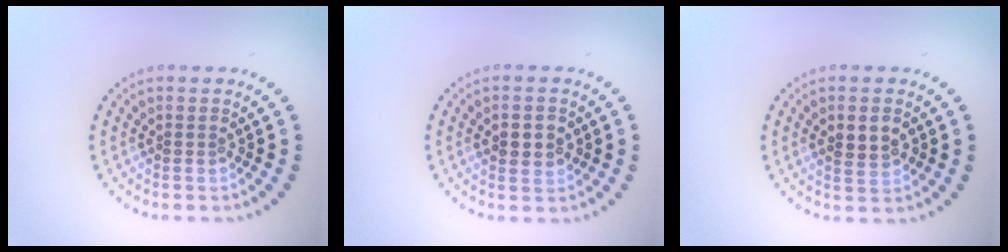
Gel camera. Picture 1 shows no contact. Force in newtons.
{"total": 2.3, "press": 2.3, "slide": 0.2}
{"total": 2.5, "press": 2.5, "slide": 0.1}